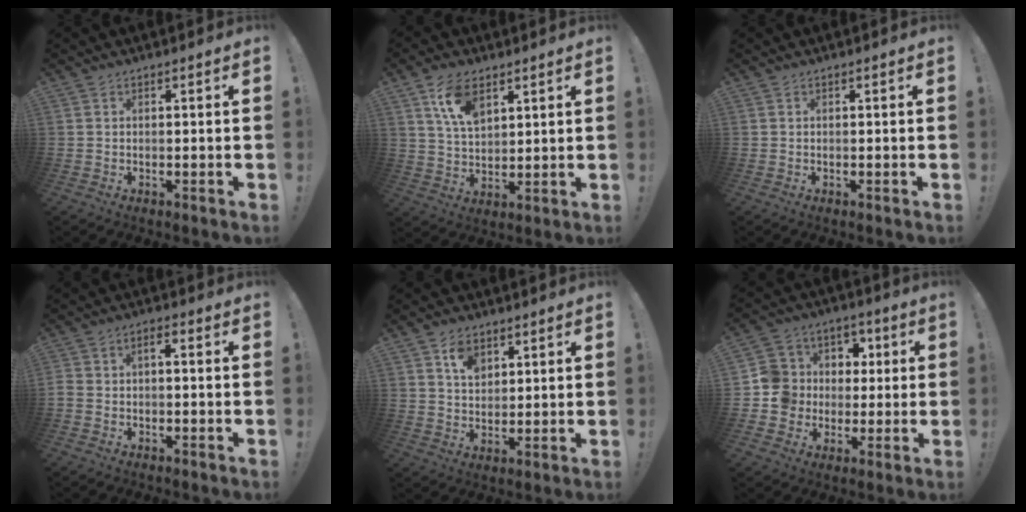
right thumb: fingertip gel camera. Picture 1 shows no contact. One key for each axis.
{"total": 11.0, "fx": 6.3, "fy": 6.1, "fz": 6.6, "tx": -0.118, "ty": -0.014, "tz": 0.119}
{"total": 0.0}
{"total": 2.8, "fx": -1.9, "fy": 1.3, "fz": 1.6, "tx": -0.047, "ty": 0.005, "tz": -0.039}
{"total": 6.9, "fx": 3.8, "fy": 4.6, "fz": 3.4, "tx": -0.048, "ty": -0.012, "tz": 0.067}
{"total": 12.0, "fx": -0.8, "fy": 11.6, "fz": 2.9, "tx": -0.034, "ty": 0.017, "tz": 0.003}